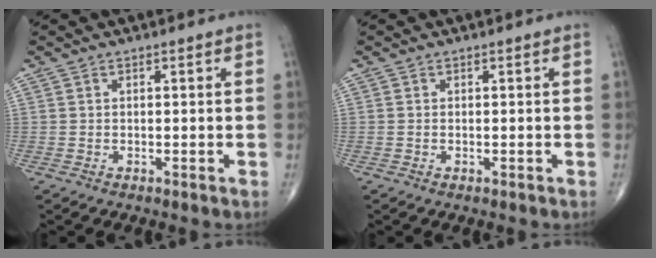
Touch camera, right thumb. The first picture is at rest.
{"total": 0.0}